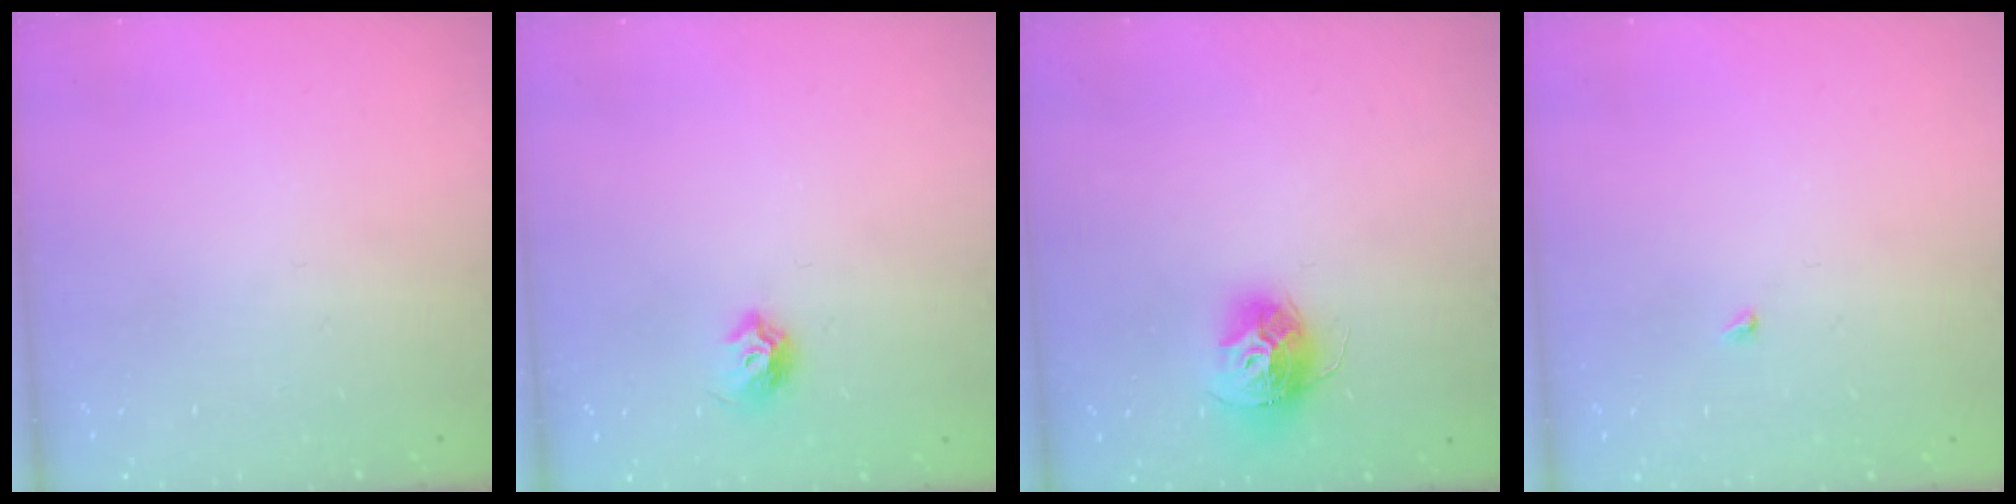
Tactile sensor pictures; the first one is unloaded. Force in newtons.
{"total": 5.1, "press": 5.0, "slide": 1.0}
{"total": 12.2, "press": 12.1, "slide": 1.1}
{"total": 1.9, "press": 1.9, "slide": 0.3}